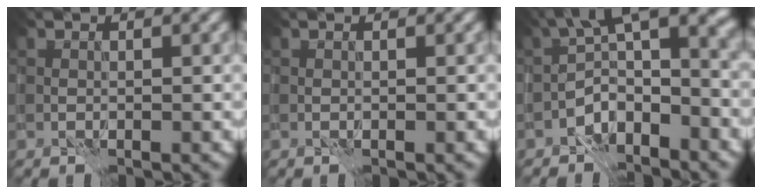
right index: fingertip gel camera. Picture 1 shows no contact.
{"total": 0.0}
{"total": 6.1, "force": [-2.8, 2.6, 4.8], "torque": [-0.068, 0.014, -0.063]}